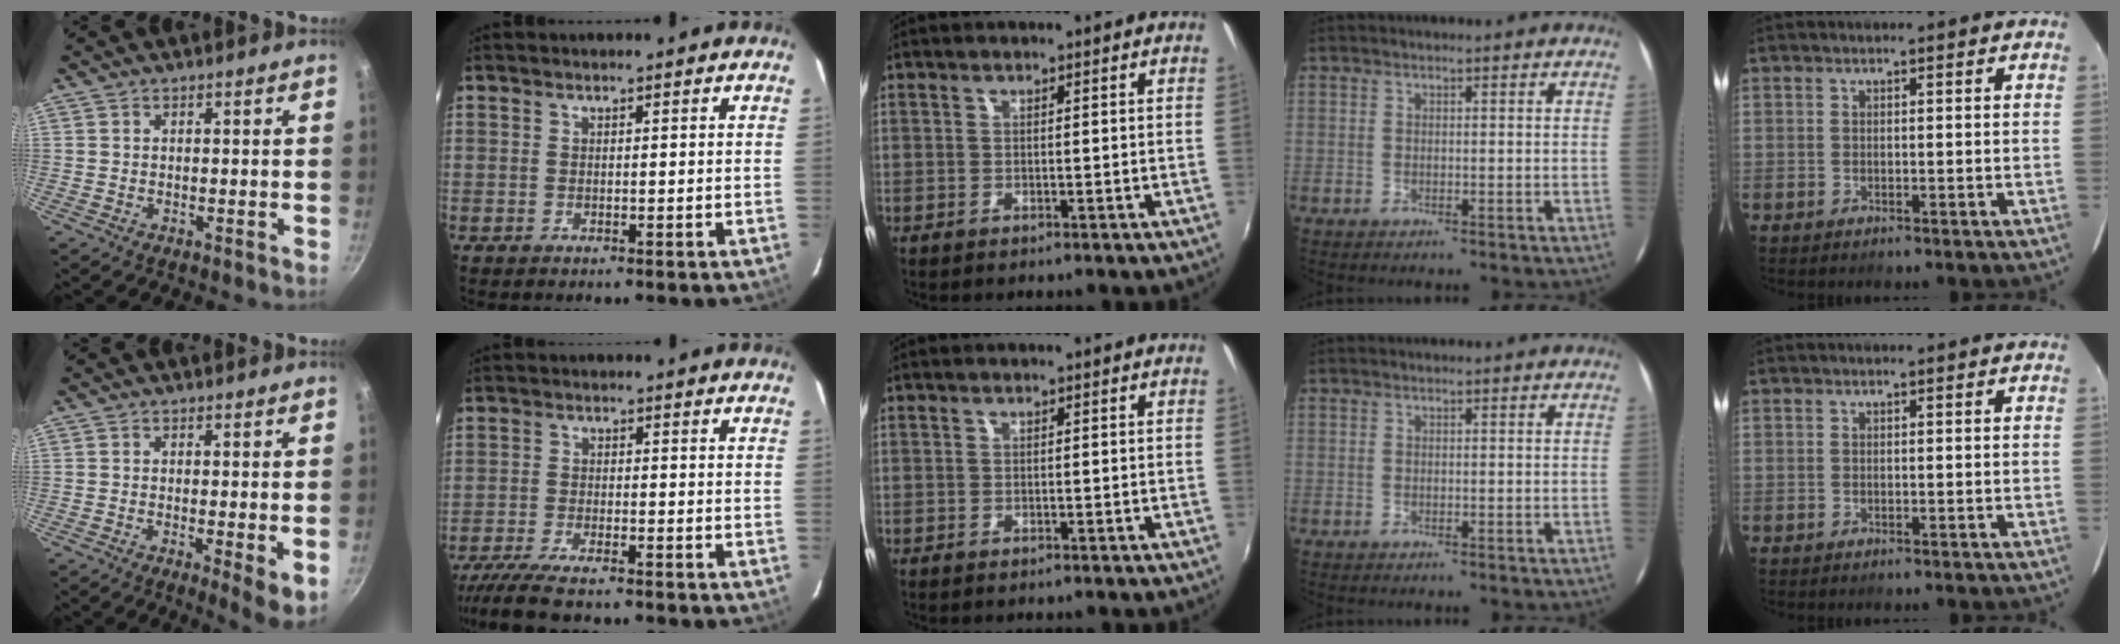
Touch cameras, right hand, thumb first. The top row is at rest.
{"thumb": {"total": 5.8, "force": [-0.9, 1.3, 5.6], "torque": [-0.073, -0.016, -0.011]}, "index": {"total": 9.7, "force": [-8.3, 1.6, 4.6], "torque": [-0.115, -0.031, -0.148]}}